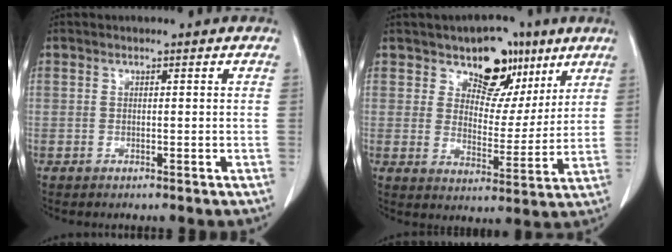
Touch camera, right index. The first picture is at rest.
{"total": 9.3, "force": [5.8, 5.7, 4.5], "torque": [-0.053, 0.006, 0.091]}